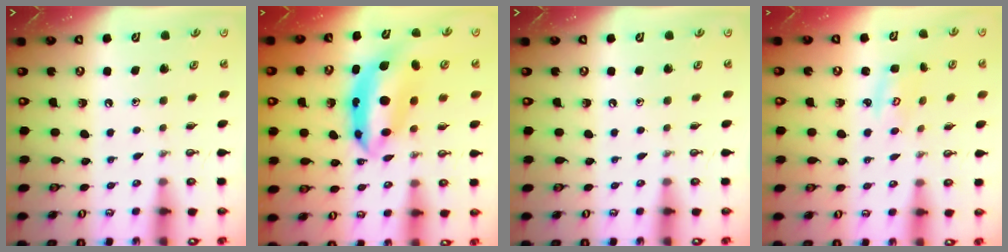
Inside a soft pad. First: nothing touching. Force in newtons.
{"total": 9.7, "press": 9.6, "slide": 1.2}
{"total": 0.0}
{"total": 2.6, "press": 2.5, "slide": 0.3}